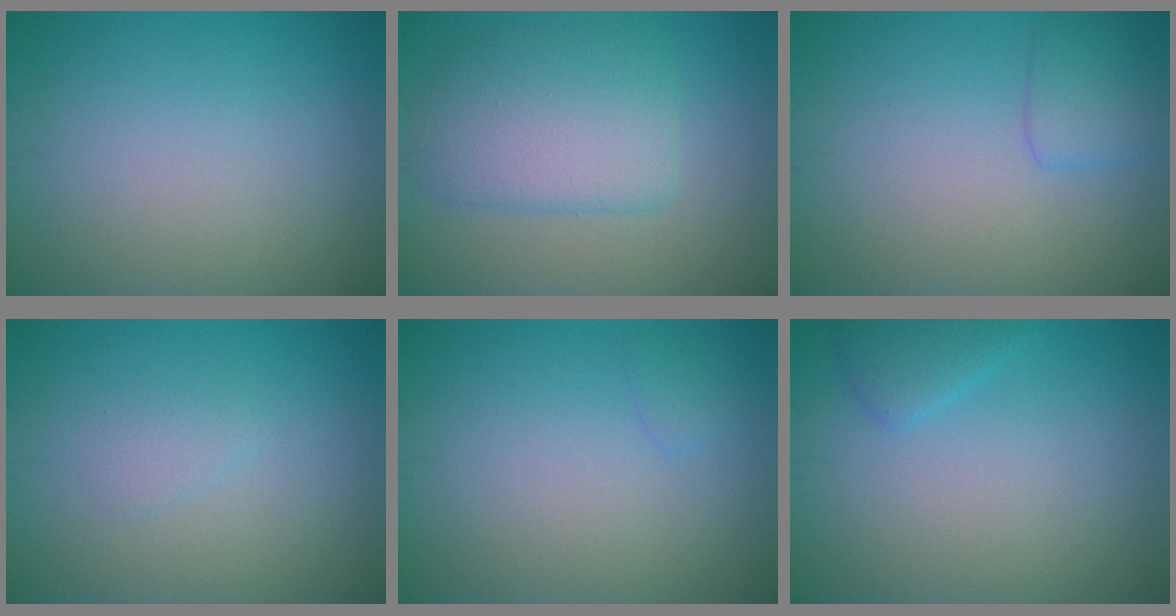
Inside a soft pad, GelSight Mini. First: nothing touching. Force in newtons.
{"total": 5.5, "press": 5.5, "slide": 0.5}
{"total": 2.0, "press": 1.9, "slide": 0.1}
{"total": 0.9, "press": 0.9, "slide": 0.2}
{"total": 0.8, "press": 0.8, "slide": 0.0}
{"total": 1.6, "press": 1.6, "slide": 0.1}